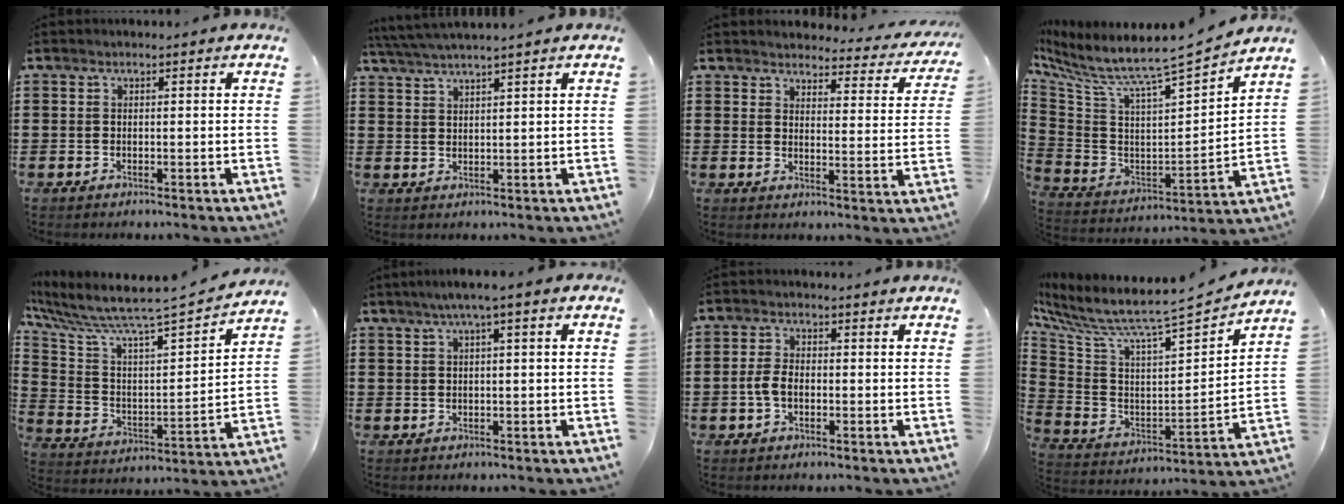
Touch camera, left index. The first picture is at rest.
{"total": 2.8, "force": [2.4, -0.5, 1.4], "torque": [-0.031, -0.002, 0.045]}
{"total": 3.4, "force": [3.3, 0.5, 0.7], "torque": [-0.025, -0.022, 0.053]}
{"total": 6.0, "force": [5.4, 0.2, 2.6], "torque": [-0.083, -0.066, 0.078]}
{"total": 6.1, "force": [5.5, -0.2, 2.6], "torque": [-0.083, -0.064, 0.082]}
{"total": 2.4, "force": [0.5, 0.0, 2.4], "torque": [-0.044, 0.000, 0.006]}
{"total": 3.5, "force": [-0.7, 1.9, 2.9], "torque": [-0.076, -0.004, -0.020]}
{"total": 5.7, "force": [5.2, 0.0, 2.3], "torque": [-0.076, -0.064, 0.075]}